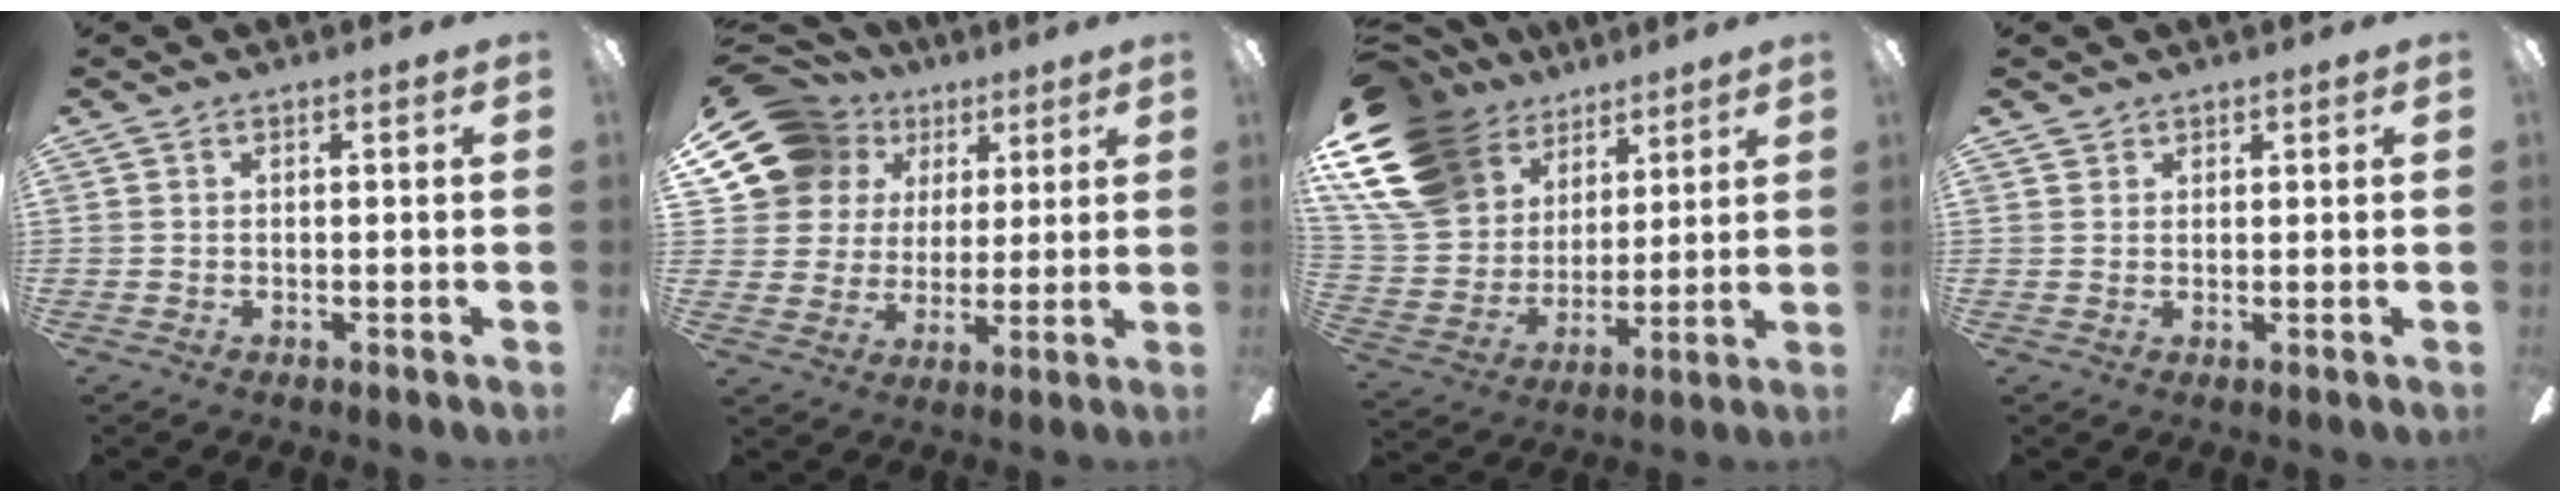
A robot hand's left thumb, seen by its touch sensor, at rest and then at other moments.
{"total": 16.1, "force": [7.9, 12.7, 6.0], "torque": [-0.128, -0.027, 0.156]}
{"total": 21.6, "force": [12.3, 14.7, 9.9], "torque": [-0.215, -0.052, 0.239]}
{"total": 1.6, "force": [1.3, 0.9, -0.2], "torque": [0.012, -0.004, 0.024]}